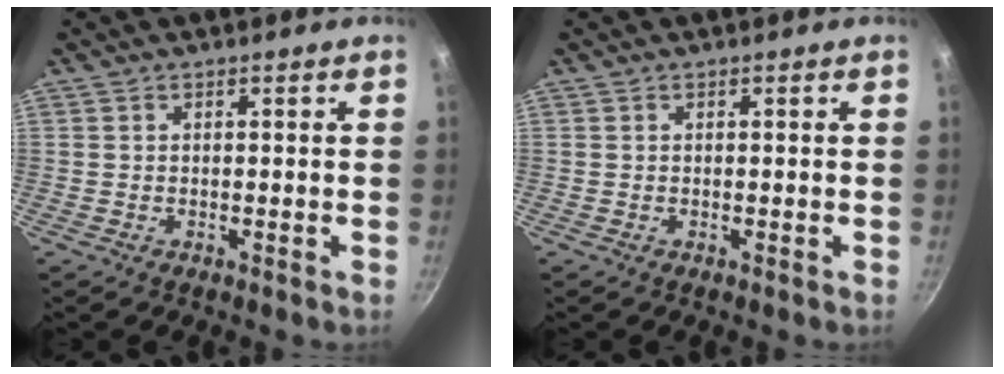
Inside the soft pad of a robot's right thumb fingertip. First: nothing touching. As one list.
[{"total": 0.0}]